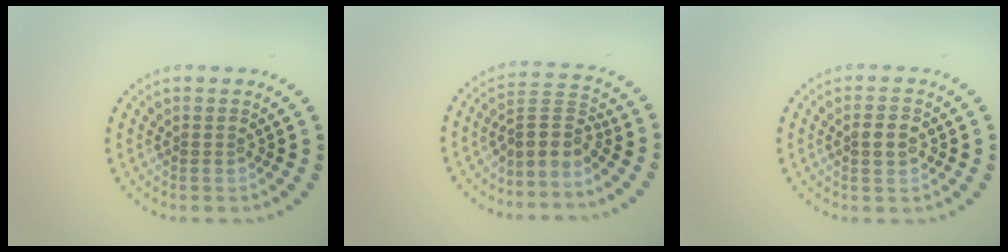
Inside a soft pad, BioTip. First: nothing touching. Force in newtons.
{"total": 3.1, "press": 2.2, "slide": 2.2}
{"total": 2.0, "press": 2.0, "slide": 0.1}